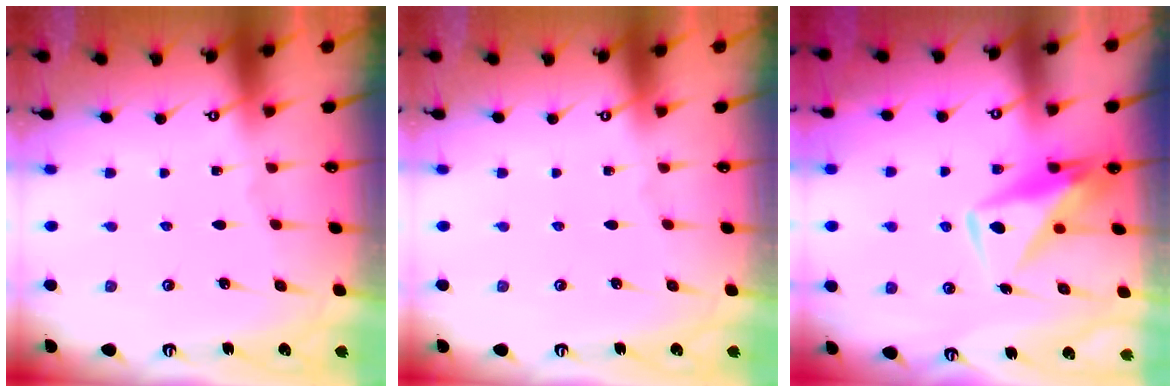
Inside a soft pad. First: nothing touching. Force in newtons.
{"total": 0.0}
{"total": 10.2, "press": 10.2, "slide": 0.9}